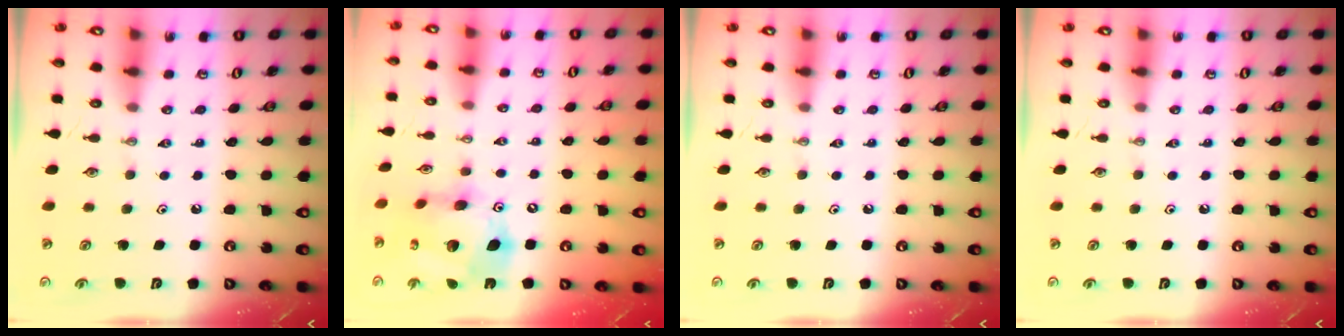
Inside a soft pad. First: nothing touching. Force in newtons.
{"total": 17.5, "press": 17.4, "slide": 1.9}
{"total": 0.0}
{"total": 0.0}